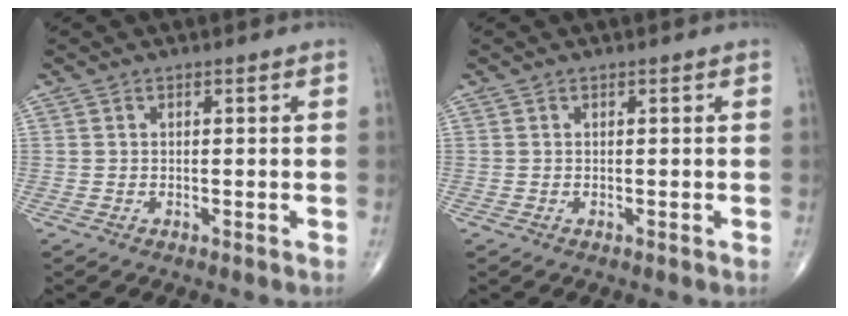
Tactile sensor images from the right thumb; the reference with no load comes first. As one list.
[{"total": 0.0}]